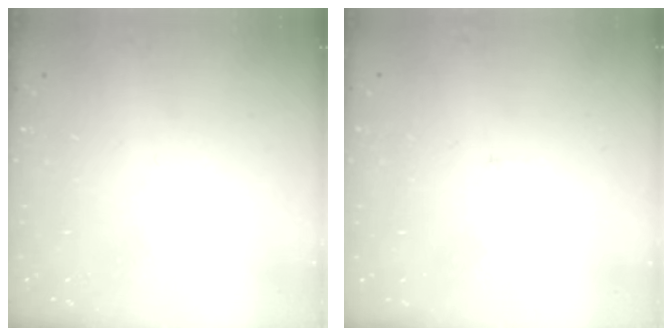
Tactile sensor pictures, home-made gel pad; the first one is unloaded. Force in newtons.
{"total": 3.0, "press": 3.0, "slide": 0.2}